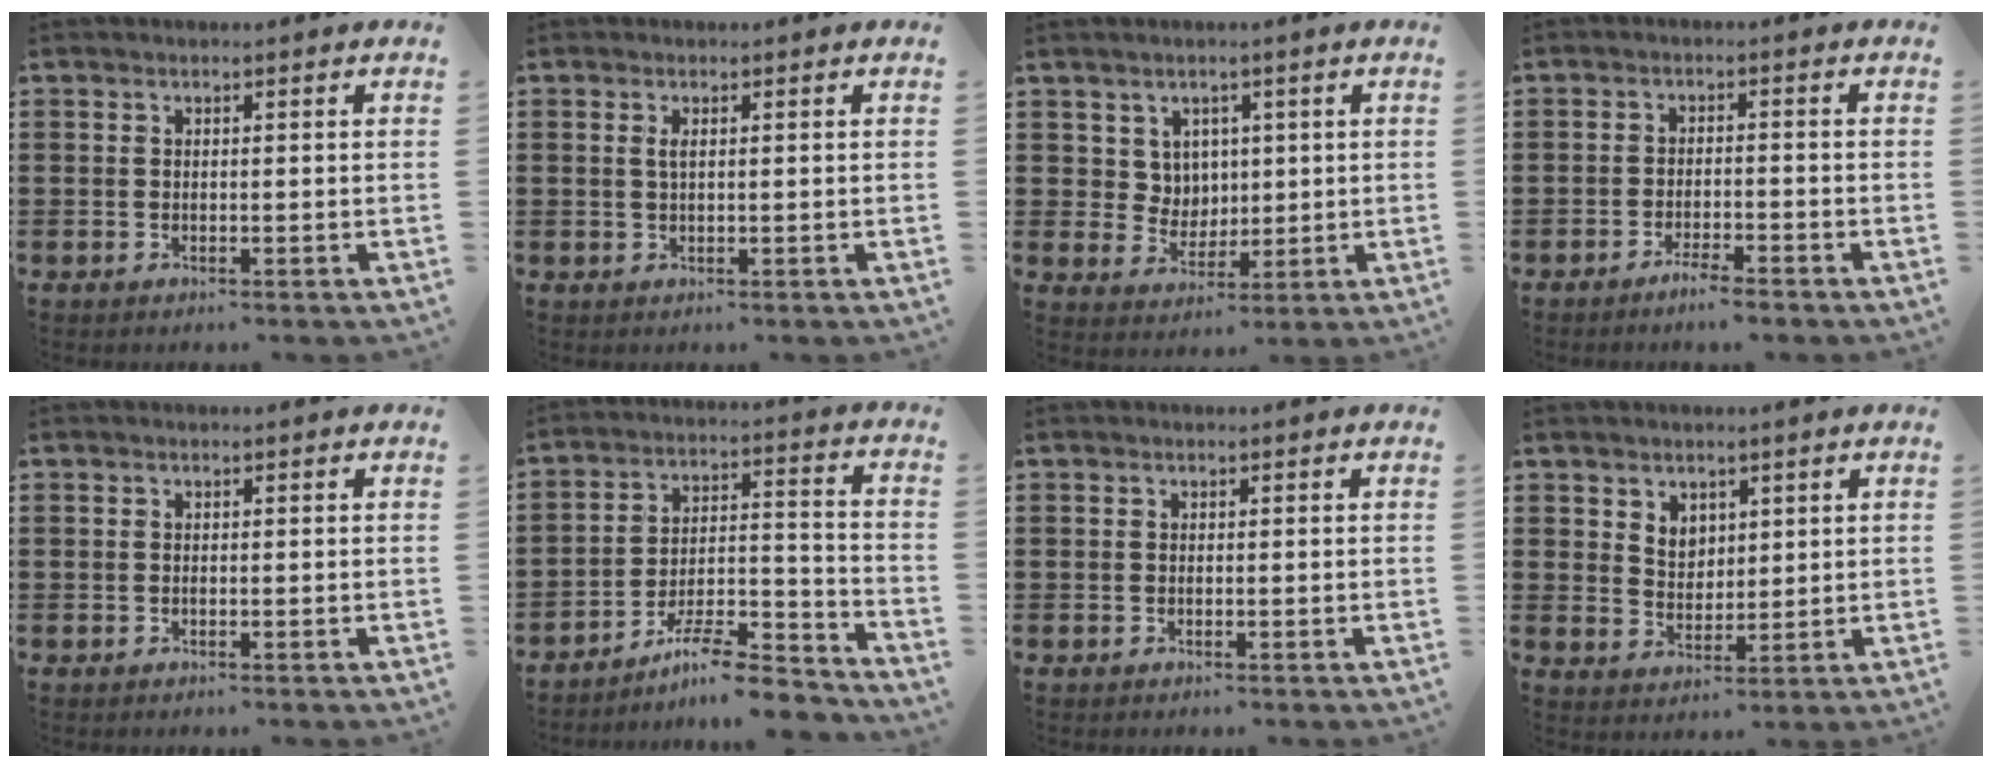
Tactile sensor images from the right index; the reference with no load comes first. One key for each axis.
{"total": 1.3, "fx": 0.3, "fy": 0.3, "fz": 1.2, "tx": -0.025, "ty": 0.002, "tz": 0.005}
{"total": 4.4, "fx": 2.2, "fy": 3.7, "fz": 0.7, "tx": -0.034, "ty": 0.005, "tz": 0.041}
{"total": 2.8, "fx": -2.5, "fy": 0.0, "fz": 1.2, "tx": -0.022, "ty": 0.002, "tz": -0.046}
{"total": 0.0}
{"total": 8.9, "fx": -7.9, "fy": 1.1, "fz": 4.0, "tx": -0.058, "ty": 0.014, "tz": -0.149}
{"total": 0.0}
{"total": 3.5, "fx": 2.5, "fy": 2.5, "fz": 0.7, "tx": -0.024, "ty": 0.005, "tz": 0.046}